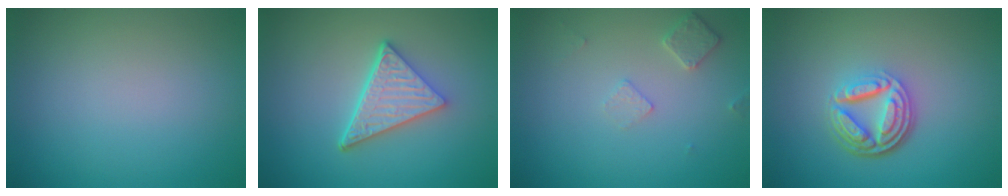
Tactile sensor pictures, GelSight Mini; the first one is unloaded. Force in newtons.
{"total": 4.9, "press": 3.7, "slide": 3.2}
{"total": 1.8, "press": 1.8, "slide": 0.3}
{"total": 5.3, "press": 3.7, "slide": 3.8}